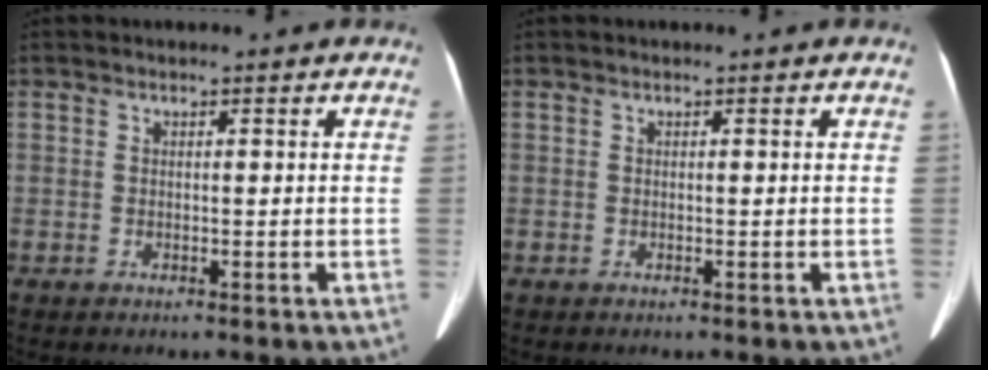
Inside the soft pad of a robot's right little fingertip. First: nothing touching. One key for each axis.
{"total": 0.0}